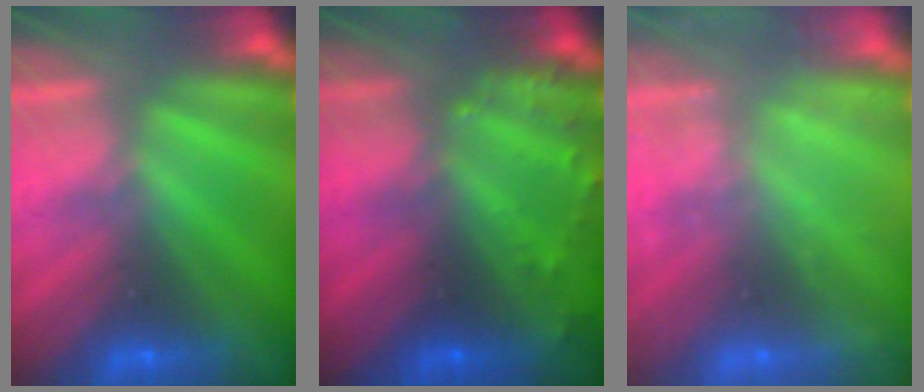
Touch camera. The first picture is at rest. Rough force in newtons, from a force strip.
{"total": 8.4}
{"total": 2.4}